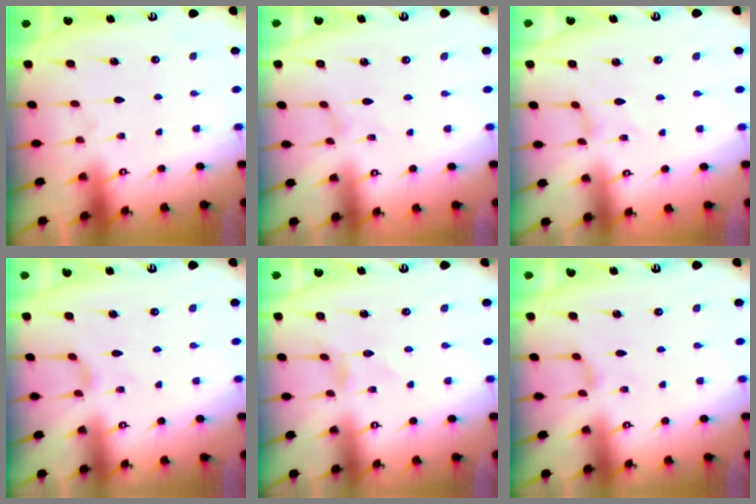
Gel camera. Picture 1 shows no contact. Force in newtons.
{"total": 0.0}
{"total": 0.0}
{"total": 4.0, "press": 3.9, "slide": 0.7}
{"total": 1.3, "press": 1.2, "slide": 0.2}
{"total": 2.4, "press": 2.4, "slide": 0.4}